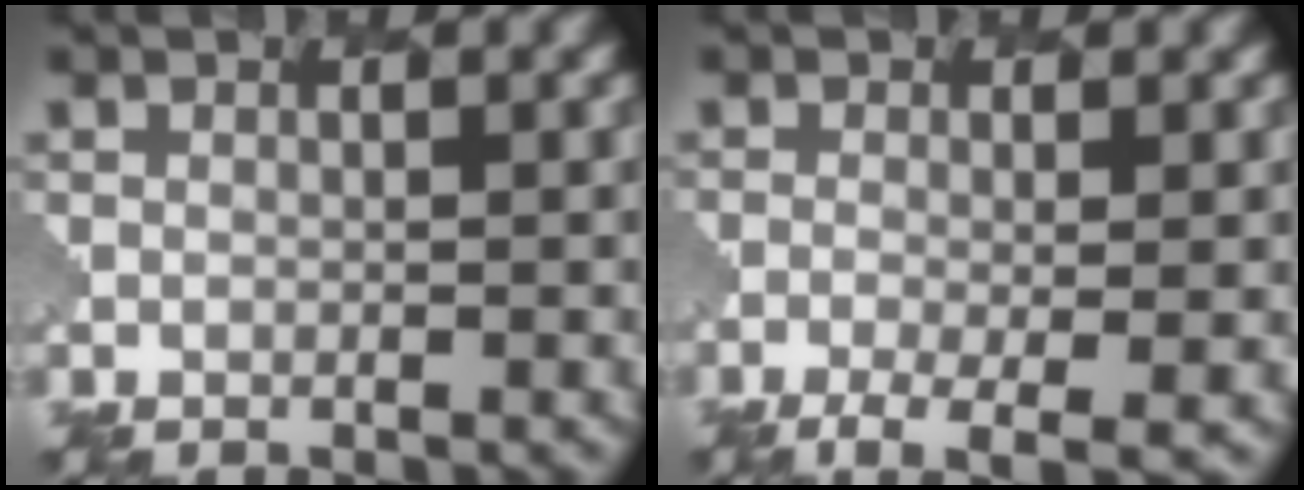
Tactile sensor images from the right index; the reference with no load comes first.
{"total": 4.0, "force": [-1.8, 1.2, 3.4], "torque": [-0.062, -0.007, -0.031]}